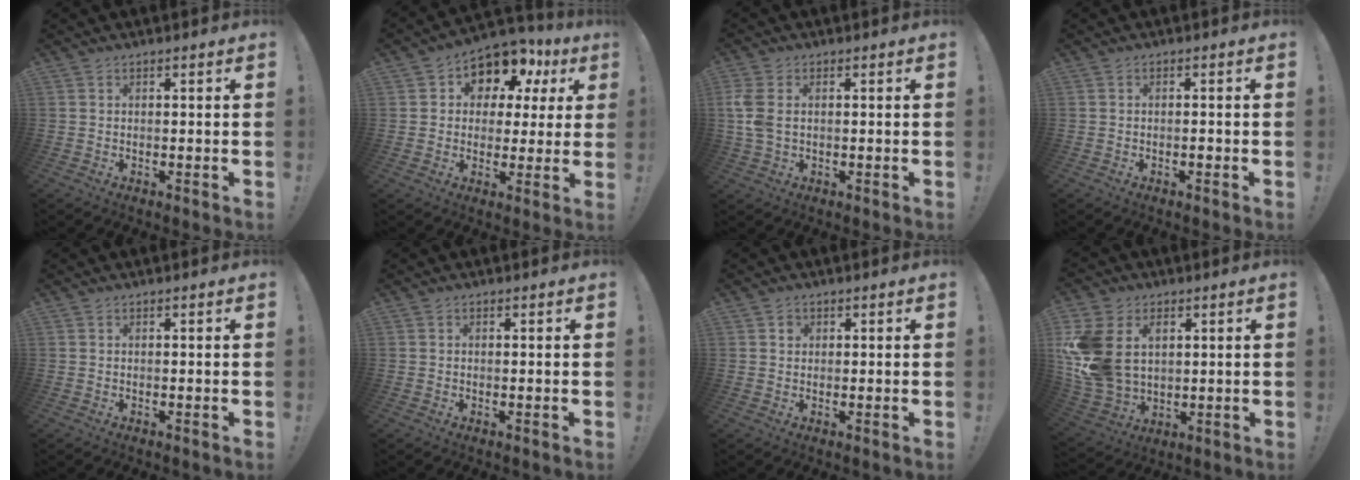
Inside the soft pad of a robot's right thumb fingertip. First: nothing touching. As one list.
[{"total": 9.4, "force": [5.3, 6.5, 4.2], "torque": [-0.056, -0.047, 0.095]}, {"total": 5.4, "force": [0.7, 3.5, 4.1], "torque": [-0.091, 0.000, 0.012]}, {"total": 1.2, "force": [-1.0, 0.3, 0.6], "torque": [-0.014, 0.004, -0.015]}, {"total": 0.0}, {"total": 0.0}, {"total": 1.5, "force": [0.5, 1.4, 0.3], "torque": [0.006, -0.002, 0.006]}, {"total": 17.1, "force": [3.9, 13.1, 10.4], "torque": [-0.217, -0.014, 0.078]}]